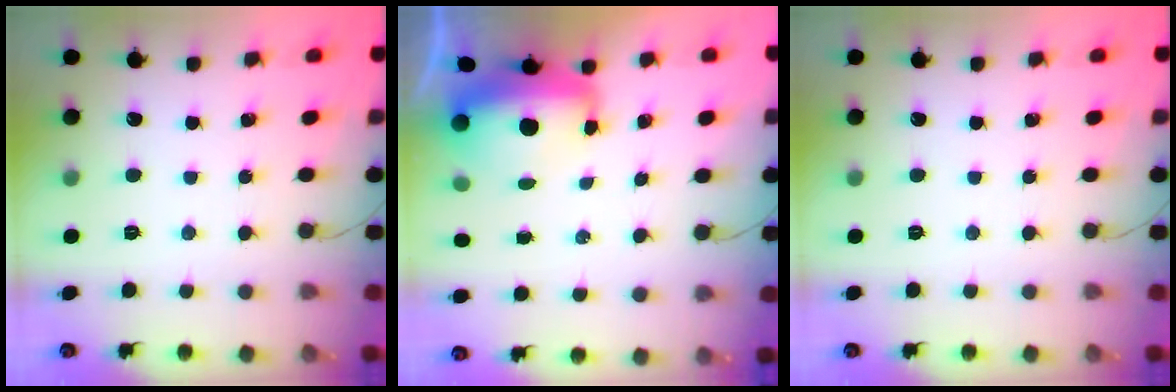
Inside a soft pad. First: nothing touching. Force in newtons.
{"total": 10.6, "press": 10.3, "slide": 2.6}
{"total": 0.0}